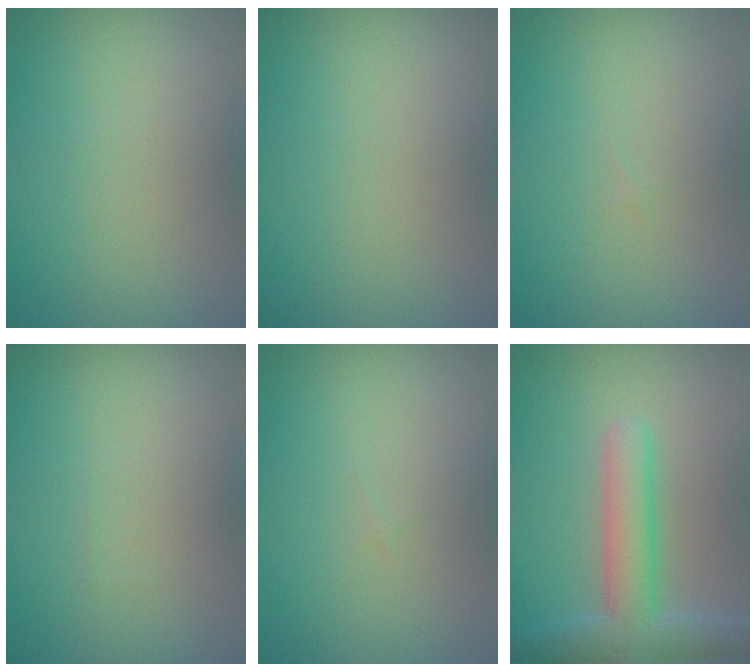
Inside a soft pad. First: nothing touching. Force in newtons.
{"total": 0.0}
{"total": 0.0}
{"total": 0.0}
{"total": 0.0}
{"total": 5.1, "press": 5.0, "slide": 0.5}